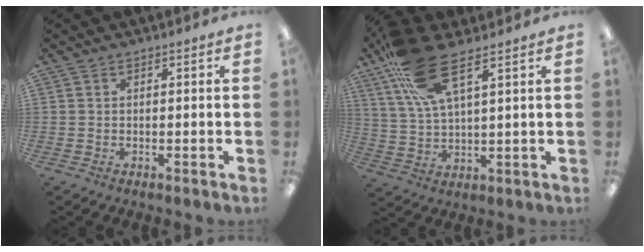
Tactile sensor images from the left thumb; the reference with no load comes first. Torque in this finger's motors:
{"motor_torque": [0.53, 0.10, 1.88, -0.89, 0.10]}